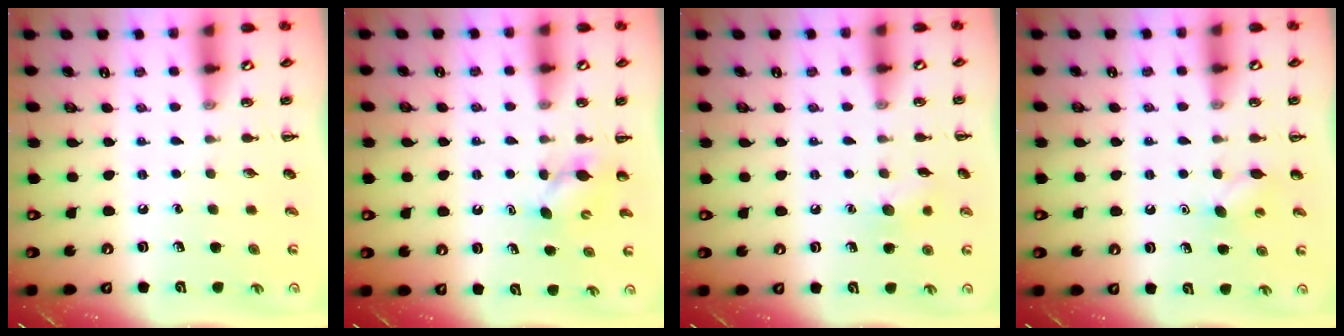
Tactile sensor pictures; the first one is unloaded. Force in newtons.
{"total": 4.2, "press": 4.0, "slide": 1.1}
{"total": 7.1, "press": 6.9, "slide": 1.6}
{"total": 5.6, "press": 5.4, "slide": 1.4}